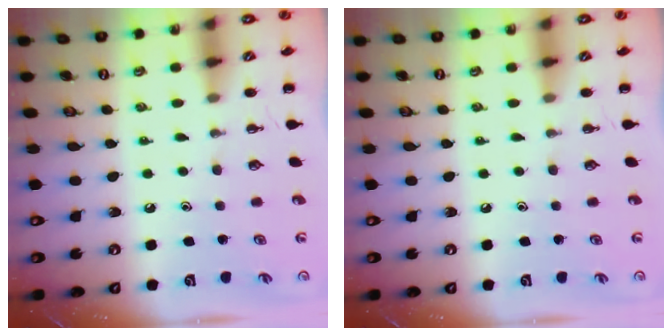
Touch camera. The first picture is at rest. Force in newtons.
{"total": 0.0}